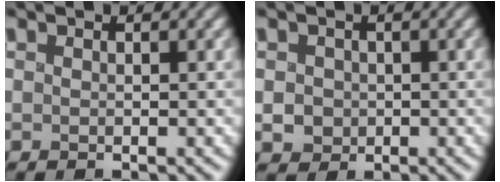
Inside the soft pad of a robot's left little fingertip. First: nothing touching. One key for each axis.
{"total": 1.8, "fx": -0.4, "fy": 1.6, "fz": 0.5, "tx": -0.014, "ty": -0.004, "tz": -0.006}